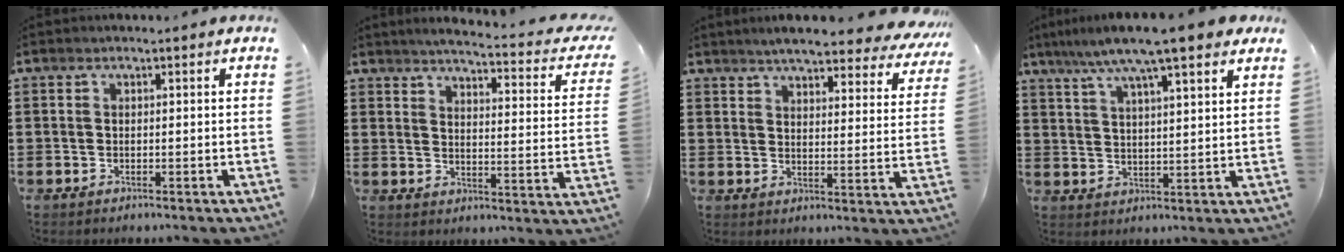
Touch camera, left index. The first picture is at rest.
{"total": 3.7, "force": [3.2, -0.5, 1.8], "torque": [-0.046, -0.033, 0.043]}
{"total": 5.6, "force": [5.2, 0.2, 2.2], "torque": [-0.056, -0.030, 0.088]}
{"total": 9.3, "force": [7.2, 0.7, 5.8], "torque": [-0.126, -0.020, 0.122]}